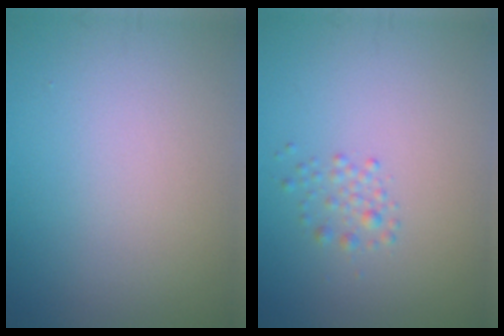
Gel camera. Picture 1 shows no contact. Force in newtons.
{"total": 1.2, "press": 1.2, "slide": 0.0}